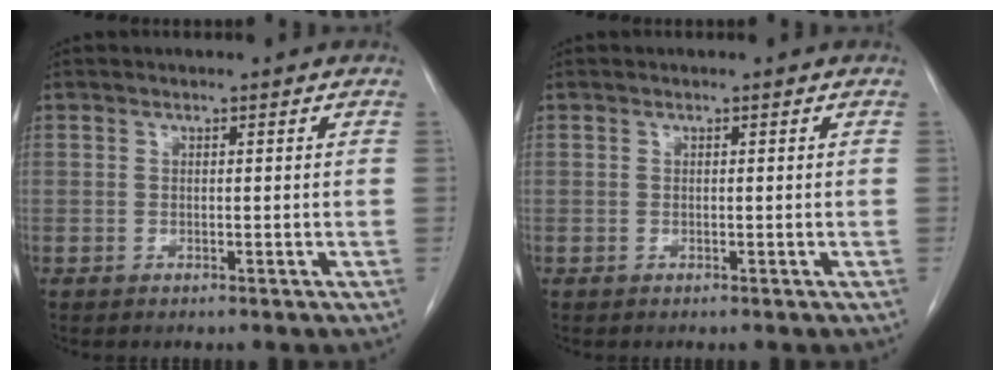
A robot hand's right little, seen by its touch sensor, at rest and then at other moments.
{"total": 0.0}